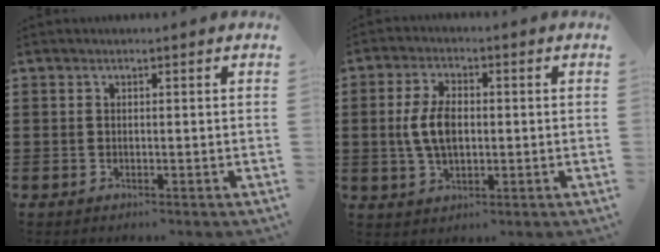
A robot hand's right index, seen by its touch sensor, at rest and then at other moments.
{"total": 6.5, "force": [0.2, 3.5, 5.5], "torque": [-0.130, 0.004, -0.004]}